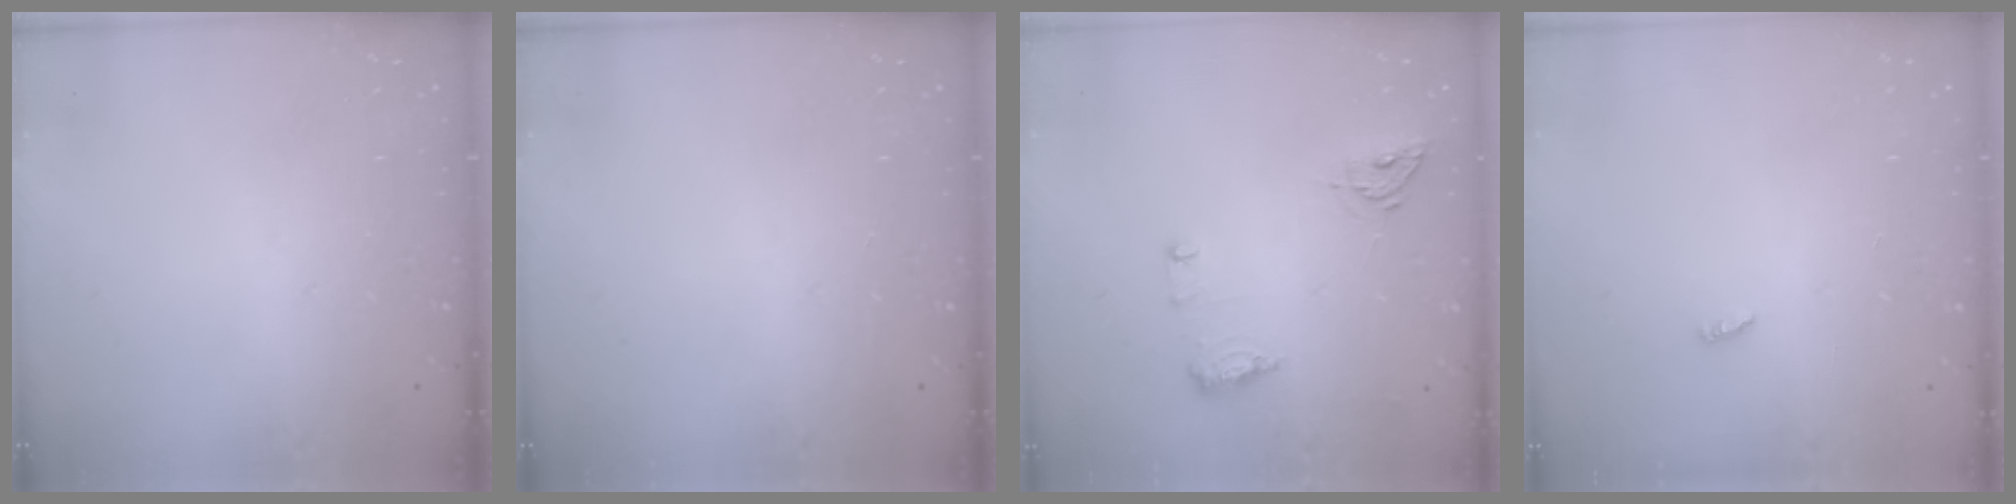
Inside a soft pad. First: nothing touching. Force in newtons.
{"total": 0.0}
{"total": 9.2, "press": 9.0, "slide": 2.1}
{"total": 2.3, "press": 2.3, "slide": 0.2}